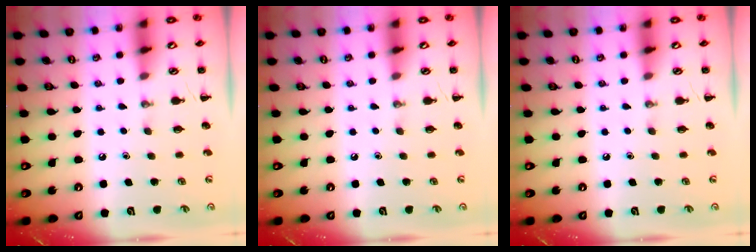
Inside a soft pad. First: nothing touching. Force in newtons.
{"total": 0.0}
{"total": 0.0}